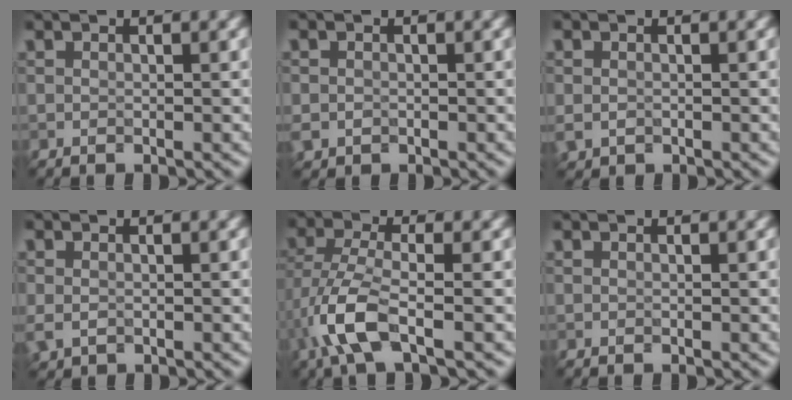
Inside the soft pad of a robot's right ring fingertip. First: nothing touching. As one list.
[{"total": 1.7, "force": [-1.1, -0.6, -1.1], "torque": [-0.011, -0.015, 0.021]}, {"total": 1.3, "force": [-0.7, -0.6, -0.9], "torque": [-0.013, -0.018, 0.026]}, {"total": 1.1, "force": [-0.7, -0.5, -0.6], "torque": [-0.017, -0.017, 0.027]}, {"total": 4.8, "force": [-4.0, 0.1, 2.7], "torque": [-0.105, -0.016, -0.042]}, {"total": 0.0}]